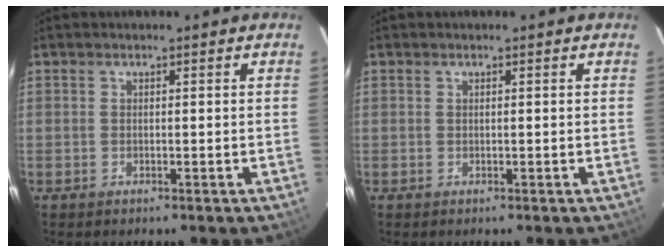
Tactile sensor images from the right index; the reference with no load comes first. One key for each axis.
{"total": 0.0}